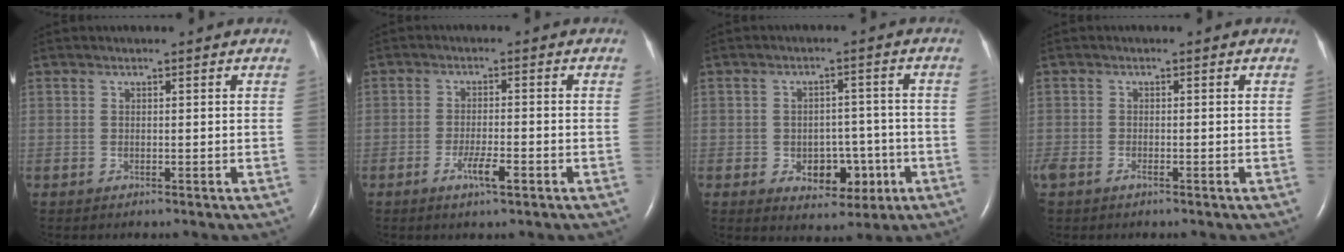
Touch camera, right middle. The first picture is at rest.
{"total": 3.7, "force": [-1.9, 0.5, 3.1], "torque": [-0.060, -0.002, -0.033]}
{"total": 6.8, "force": [-2.3, 4.5, 4.5], "torque": [-0.057, 0.013, -0.021]}
{"total": 3.2, "force": [-2.0, 1.7, 1.9], "torque": [-0.051, -0.006, -0.035]}